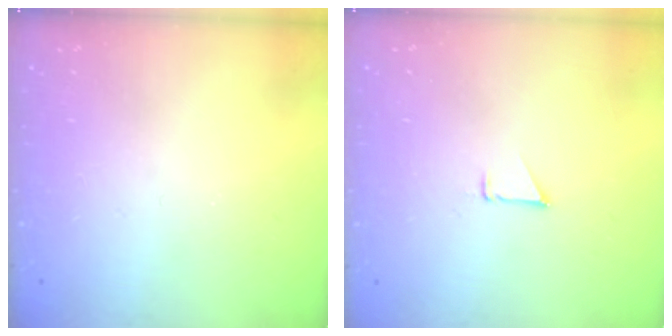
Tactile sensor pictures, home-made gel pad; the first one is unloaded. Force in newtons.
{"total": 0.9, "press": 0.9, "slide": 0.1}